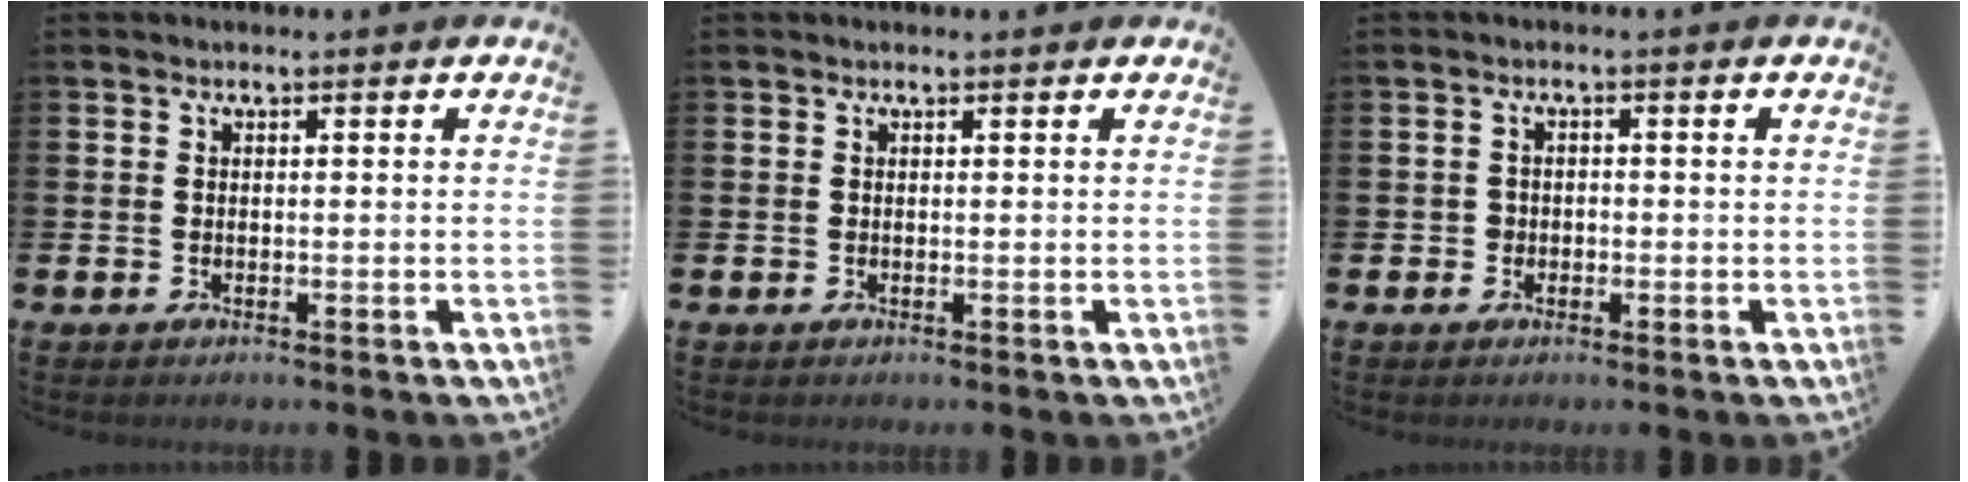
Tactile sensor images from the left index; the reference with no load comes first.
{"total": 0.0}
{"total": 1.4, "force": [-0.5, 1.3, 0.2], "torque": [-0.003, 0.004, -0.013]}